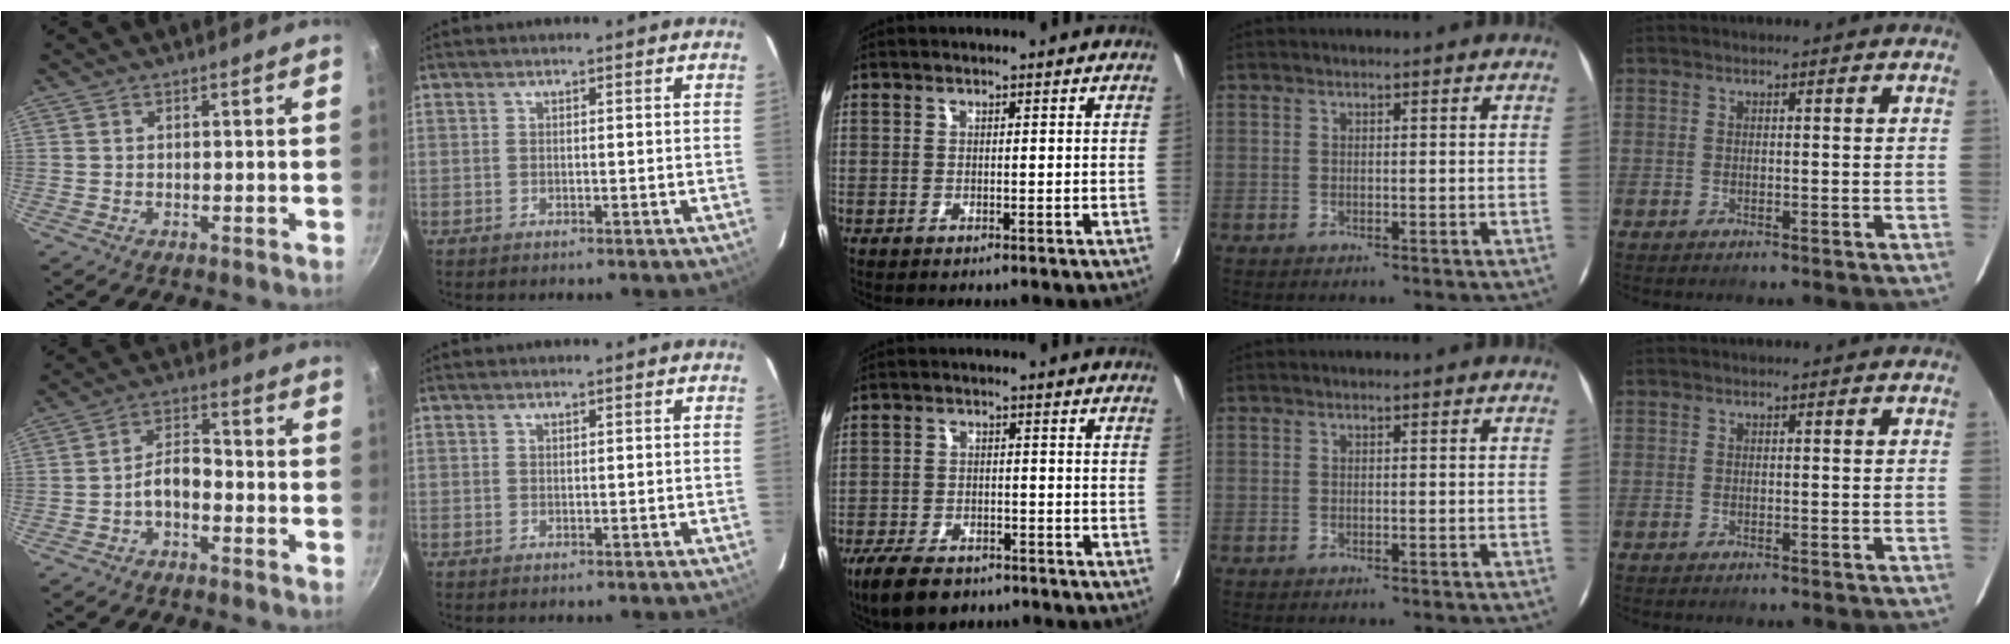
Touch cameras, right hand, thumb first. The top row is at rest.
{"thumb": {"total": 5.4, "force": [-2.5, 2.9, 3.8], "torque": [-0.057, 0.039, -0.049]}, "middle": {"total": 10.4, "force": [-7.5, 4.9, 5.2], "torque": [-0.131, -0.019, -0.131]}}